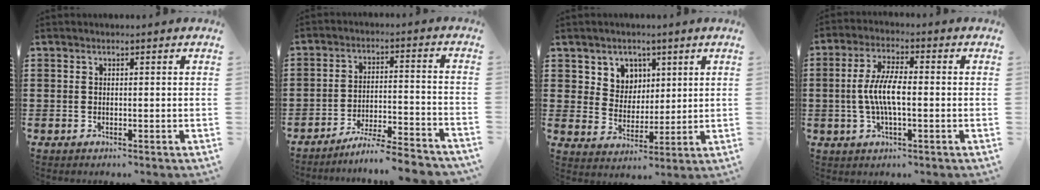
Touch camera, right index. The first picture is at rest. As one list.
[{"total": 6.4, "force": [-6.0, -0.4, 2.2], "torque": [-0.040, -0.007, -0.118]}, {"total": 5.5, "force": [3.0, 4.6, 0.2], "torque": [-0.037, 0.005, 0.055]}, {"total": 6.5, "force": [-0.8, 1.8, 6.2], "torque": [-0.137, -0.003, -0.025]}]